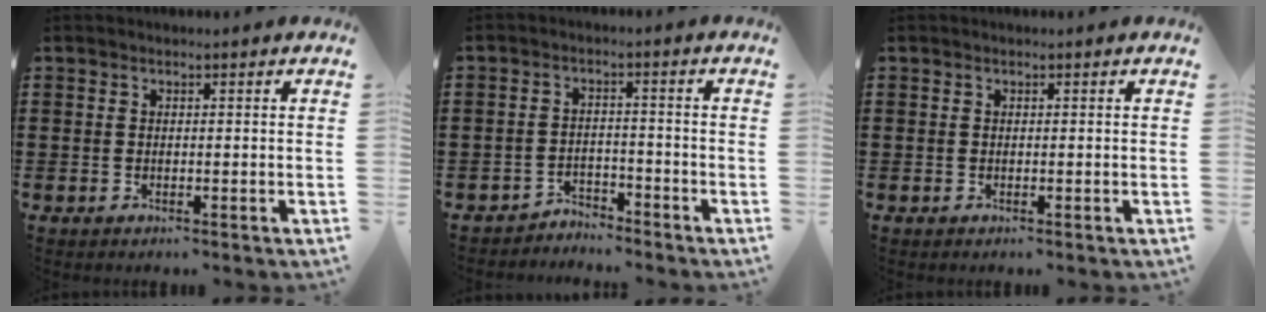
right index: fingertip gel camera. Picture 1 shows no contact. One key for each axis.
{"total": 3.1, "fx": -3.1, "fy": 0.5, "fz": -0.2, "tx": -0.006, "ty": 0.001, "tz": -0.067}
{"total": 0.0}